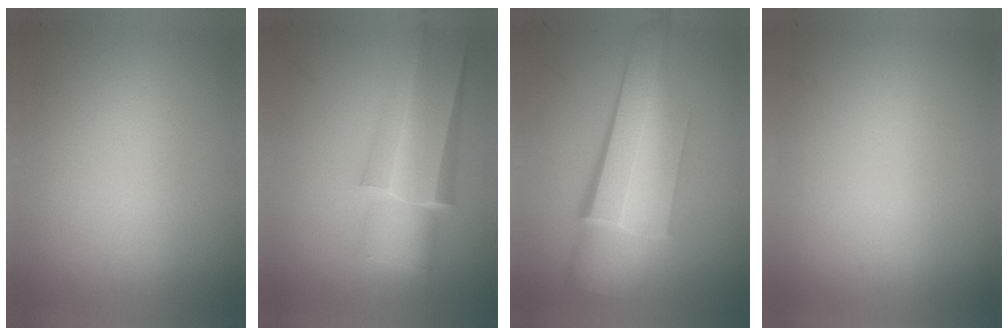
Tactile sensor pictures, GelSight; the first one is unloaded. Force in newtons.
{"total": 4.9}
{"total": 6.7}
{"total": 0.0}